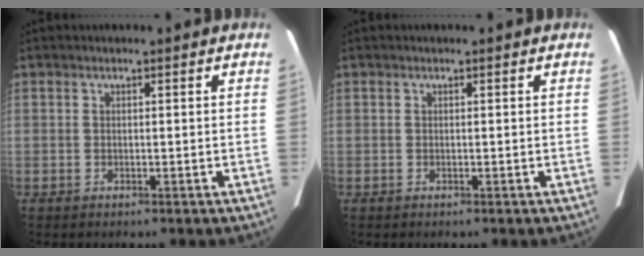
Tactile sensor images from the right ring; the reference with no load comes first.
{"total": 0.0}